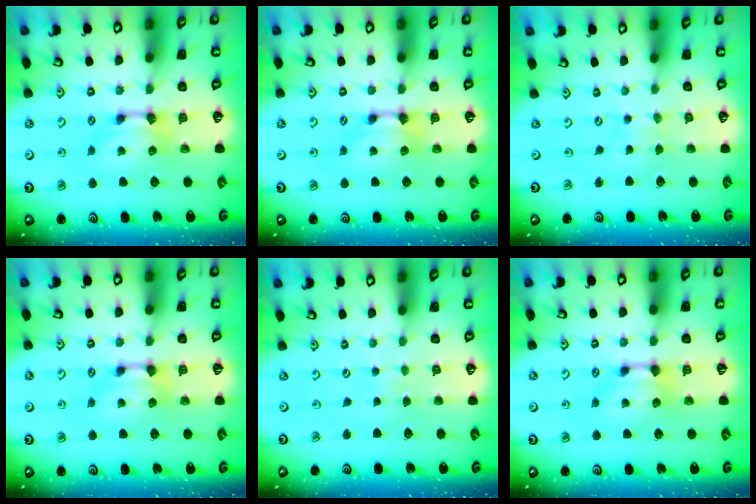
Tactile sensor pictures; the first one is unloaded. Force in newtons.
{"total": 0.0}
{"total": 2.9, "press": 2.9, "slide": 0.0}
{"total": 0.0}
{"total": 4.5, "press": 4.5, "slide": 0.1}
{"total": 0.0}